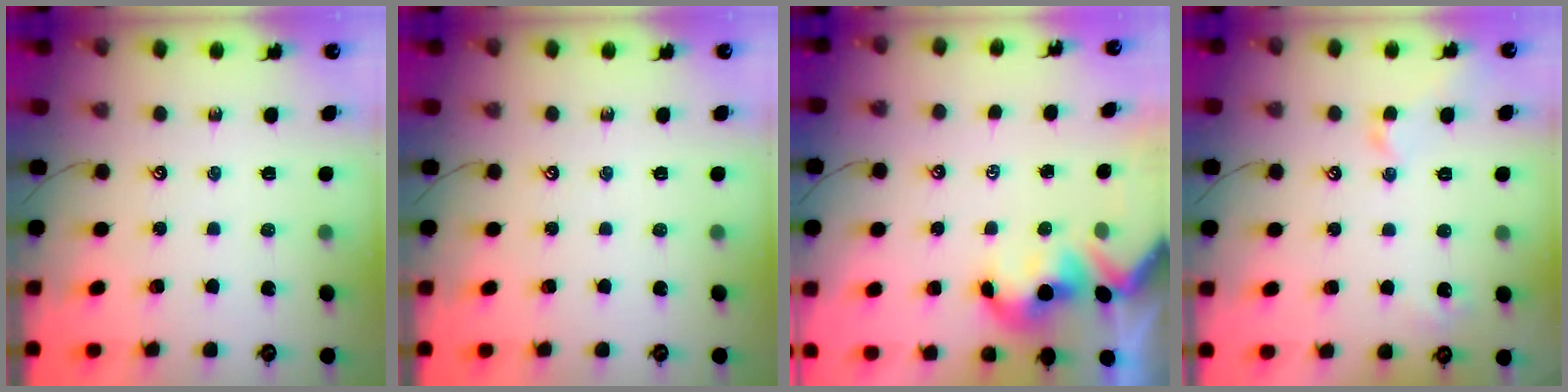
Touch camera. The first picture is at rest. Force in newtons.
{"total": 0.0}
{"total": 1.5, "press": 1.5, "slide": 0.1}
{"total": 2.0, "press": 1.9, "slide": 0.5}